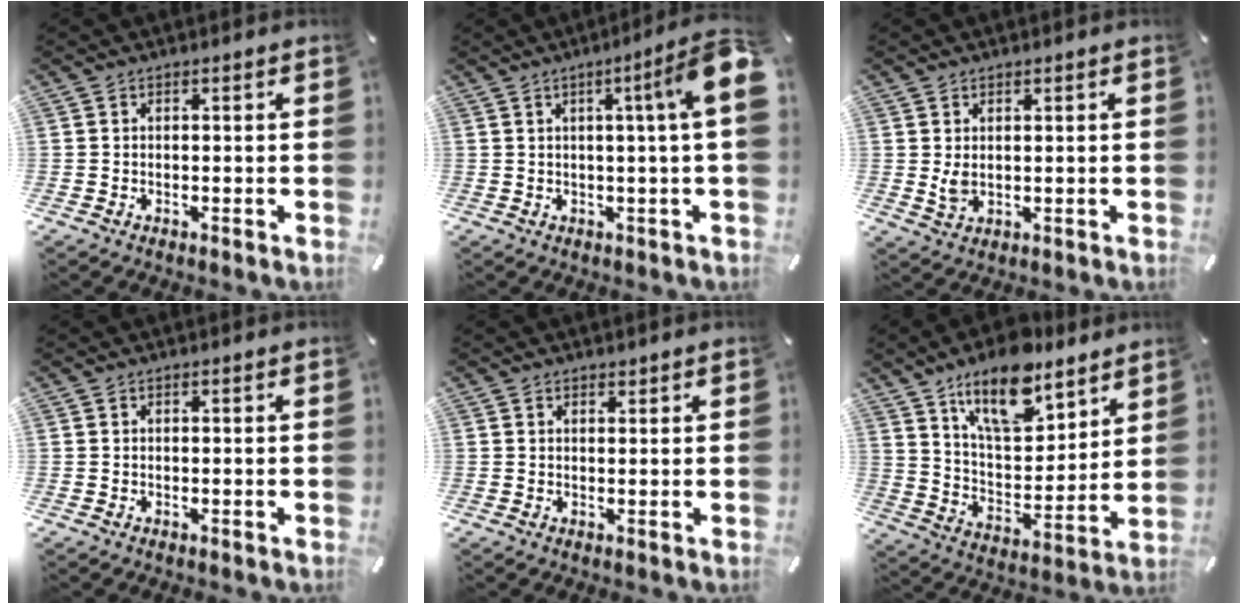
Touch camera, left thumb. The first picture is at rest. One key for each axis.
{"total": 10.3, "fx": 2.8, "fy": 0.0, "fz": 10.0, "tx": -0.152, "ty": -0.017, "tz": 0.041}
{"total": 3.0, "fx": 0.7, "fy": 2.3, "fz": 1.8, "tx": -0.034, "ty": -0.002, "tz": 0.011}
{"total": 0.0}
{"total": 0.9, "fx": 0.7, "fy": 0.6, "fz": 0.0, "tx": 0.007, "ty": -0.002, "tz": 0.012}
{"total": 16.5, "fx": 12.2, "fy": 7.2, "fz": 8.5, "tx": -0.148, "ty": -0.068, "tz": 0.216}